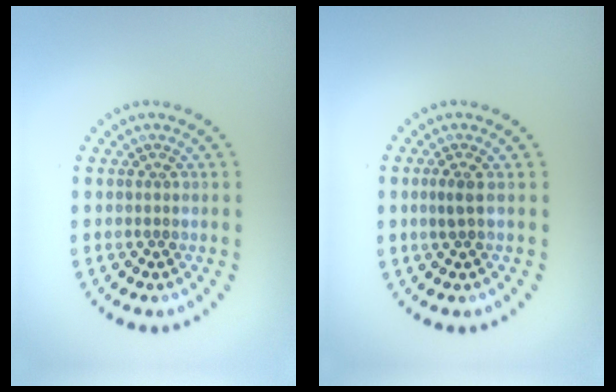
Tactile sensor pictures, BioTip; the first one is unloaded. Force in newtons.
{"total": 1.2, "press": 1.0, "slide": 0.7}